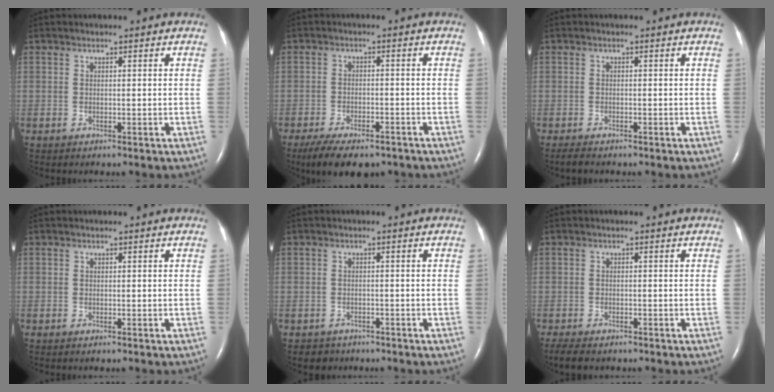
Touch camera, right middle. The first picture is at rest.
{"total": 10.6, "force": [-8.0, 4.1, 5.7], "torque": [-0.093, -0.011, -0.119]}
{"total": 1.8, "force": [-1.5, 0.5, 0.9], "torque": [-0.023, -0.005, -0.020]}
{"total": 0.0}
{"total": 2.2, "force": [-1.6, 1.5, -0.3], "torque": [-0.006, 0.007, -0.022]}
{"total": 4.9, "force": [-3.9, 1.8, 2.4], "torque": [-0.043, -0.012, -0.056]}